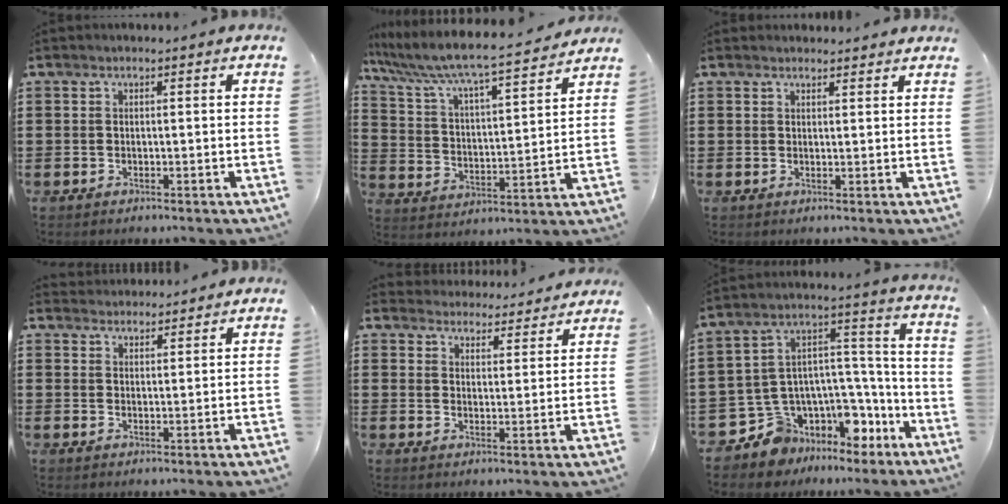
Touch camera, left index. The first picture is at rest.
{"total": 6.6, "force": [6.0, 0.1, 2.7], "torque": [-0.083, -0.046, 0.092]}
{"total": 1.5, "force": [1.5, 0.2, 0.0], "torque": [-0.003, 0.002, 0.030]}
{"total": 2.5, "force": [2.5, 0.2, -0.5], "torque": [0.003, -0.004, 0.049]}
{"total": 4.3, "force": [4.3, 0.2, -0.3], "torque": [-0.012, -0.026, 0.077]}
{"total": 9.2, "force": [-7.4, 5.3, 1.2], "torque": [-0.043, -0.007, -0.134]}